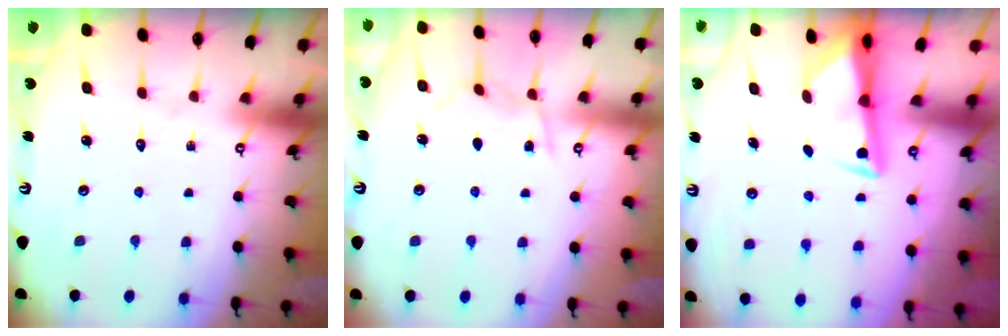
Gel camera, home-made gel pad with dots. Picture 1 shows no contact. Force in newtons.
{"total": 6.3, "press": 6.2, "slide": 0.8}
{"total": 2.9, "press": 2.9, "slide": 0.6}